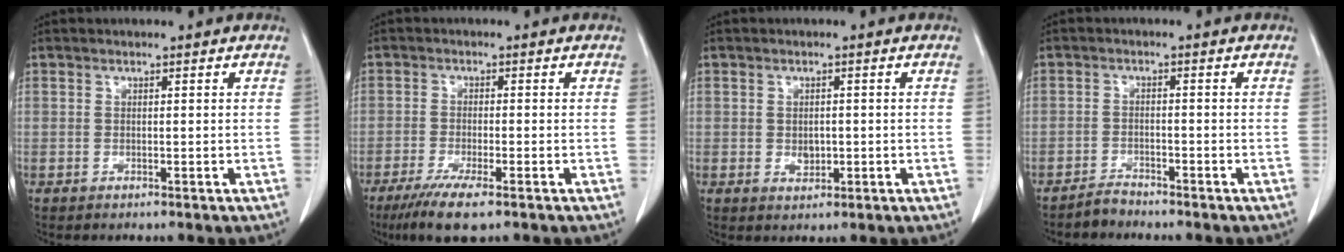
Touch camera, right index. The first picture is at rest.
{"total": 7.0, "force": [-4.6, 0.6, 5.3], "torque": [-0.092, -0.019, -0.075]}
{"total": 2.2, "force": [-0.2, 1.5, 1.5], "torque": [-0.024, 0.000, 0.002]}
{"total": 2.1, "force": [-2.0, 0.2, 0.0], "torque": [0.001, -0.005, -0.037]}